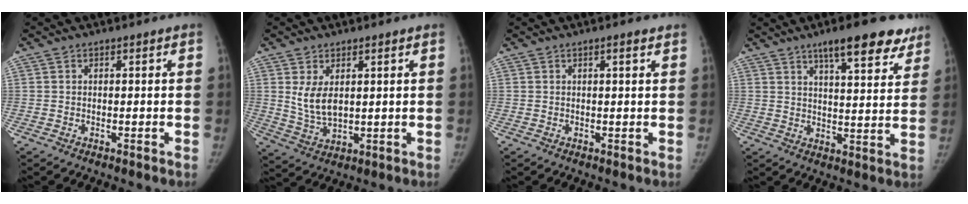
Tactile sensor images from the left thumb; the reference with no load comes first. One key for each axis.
{"total": 6.3, "fx": 1.8, "fy": 3.6, "fz": 4.8, "tx": -0.082, "ty": -0.019, "tz": 0.046}
{"total": 1.5, "fx": 0.9, "fy": 0.2, "fz": 1.2, "tx": -0.018, "ty": -0.002, "tz": 0.012}
{"total": 14.0, "fx": 9.6, "fy": 4.0, "fz": 9.3, "tx": -0.090, "ty": -0.043, "tz": 0.132}